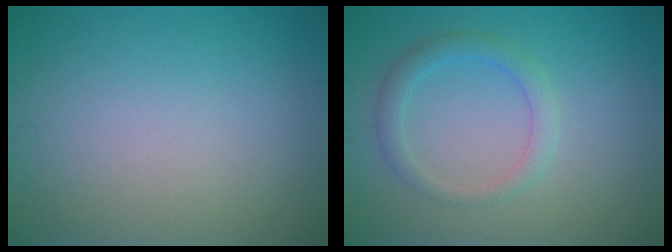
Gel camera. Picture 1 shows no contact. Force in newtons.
{"total": 2.3, "press": 2.3, "slide": 0.2}